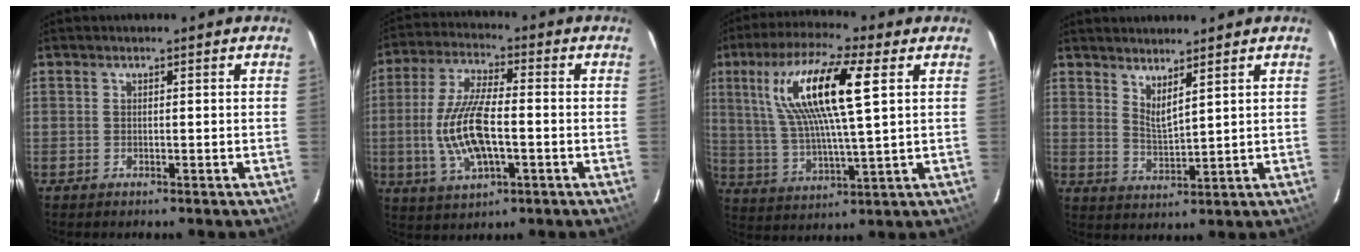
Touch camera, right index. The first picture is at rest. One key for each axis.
{"total": 13.4, "fx": -2.2, "fy": 5.0, "fz": 12.3, "tx": -0.258, "ty": -0.001, "tz": -0.038}
{"total": 16.7, "fx": 5.6, "fy": 3.0, "fz": 15.4, "tx": -0.294, "ty": 0.013, "tz": 0.109}
{"total": 4.3, "fx": 3.5, "fy": 0.4, "fz": 2.6, "tx": -0.046, "ty": -0.011, "tz": 0.059}